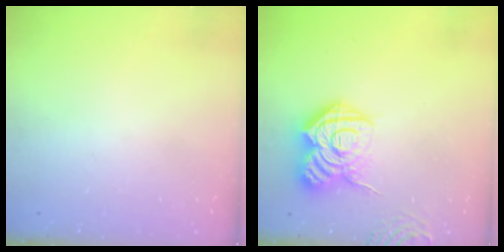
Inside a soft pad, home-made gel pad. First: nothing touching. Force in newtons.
{"total": 17.2, "press": 17.2, "slide": 1.5}